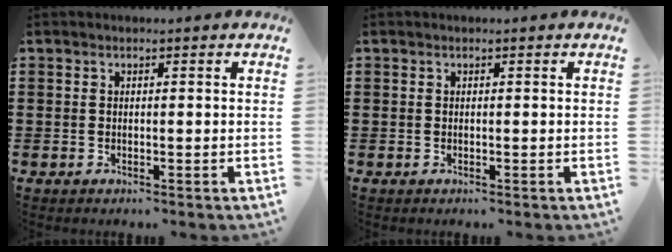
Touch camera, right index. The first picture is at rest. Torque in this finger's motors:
{"motor_torque": [0.26, 1.59, 0.00, 0.00]}